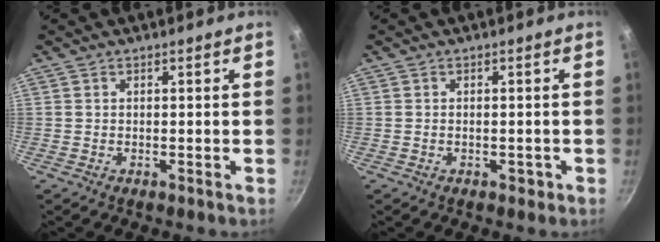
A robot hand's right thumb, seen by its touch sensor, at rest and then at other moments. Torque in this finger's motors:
{"motor_torque": [0.07, -0.10, -0.28, 0.06, -0.03]}